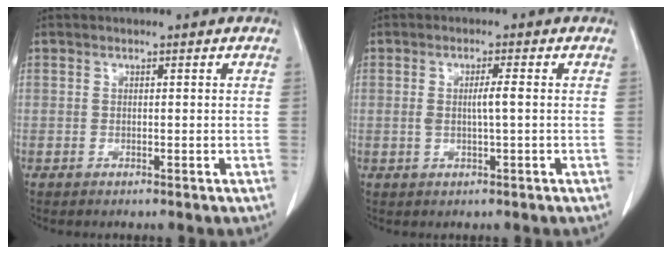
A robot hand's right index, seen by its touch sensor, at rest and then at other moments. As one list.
[{"total": 2.4, "force": [0.1, 0.0, 2.4], "torque": [-0.043, 0.003, 0.005]}]